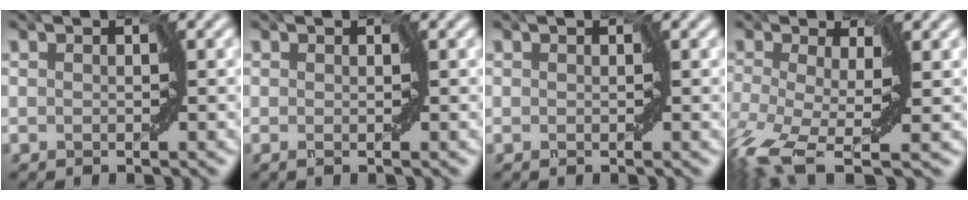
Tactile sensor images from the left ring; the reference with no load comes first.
{"total": 0.7, "force": [-0.1, 0.1, 0.7], "torque": [-0.004, -0.005, -0.004]}
{"total": 0.0}
{"total": 7.3, "force": [-3.6, 3.1, 5.5], "torque": [-0.121, -0.019, -0.082]}